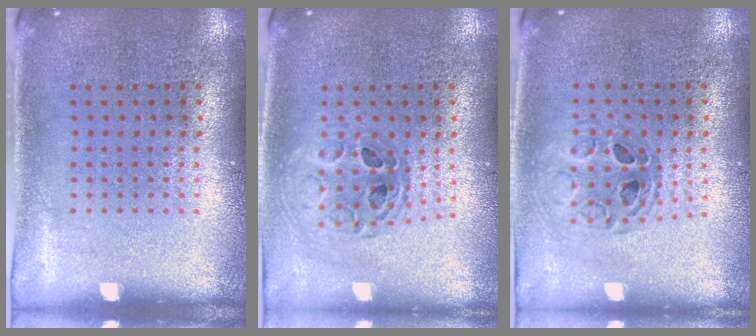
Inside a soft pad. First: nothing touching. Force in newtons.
{"total": 0.7, "press": 0.7, "slide": 0.1}
{"total": 0.8, "press": 0.8, "slide": 0.1}